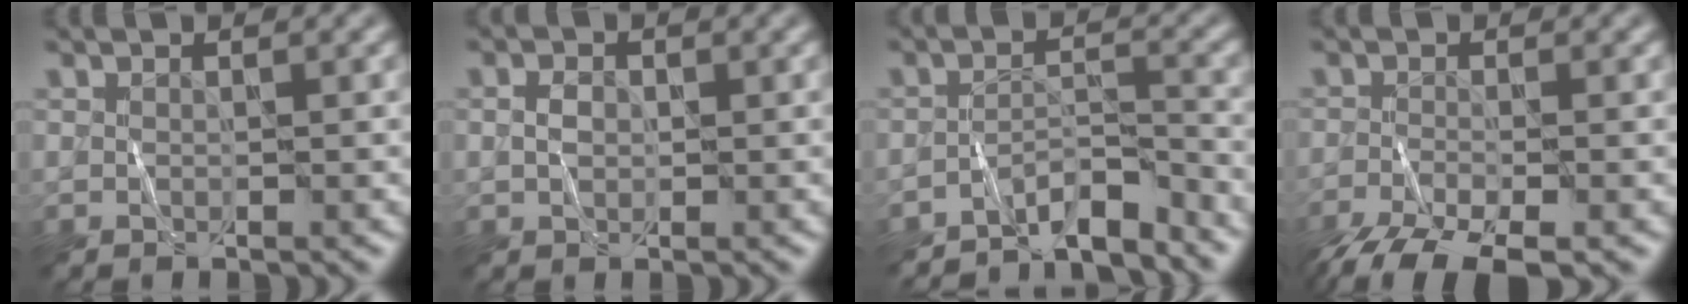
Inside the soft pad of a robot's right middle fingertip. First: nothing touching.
{"total": 1.2, "force": [0.2, 1.0, 0.7], "torque": [-0.013, 0.004, -0.001]}
{"total": 4.7, "force": [-4.3, 0.7, 1.8], "torque": [-0.027, 0.005, -0.075]}
{"total": 6.8, "force": [-4.8, 2.0, 4.3], "torque": [-0.083, -0.025, -0.093]}